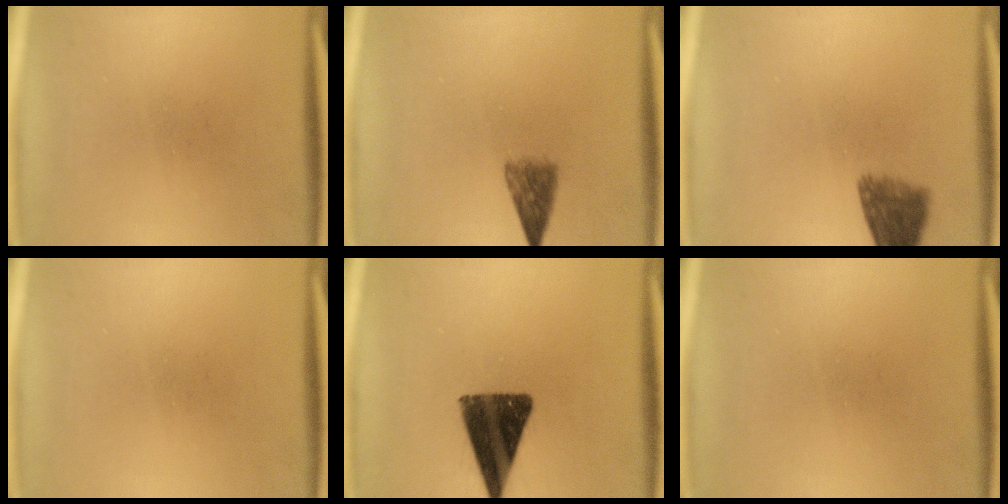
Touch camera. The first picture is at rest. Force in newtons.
{"total": 3.5}
{"total": 5.8}
{"total": 0.0}
{"total": 13.1}
{"total": 0.0}